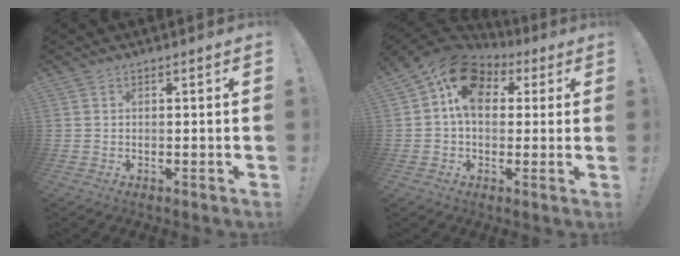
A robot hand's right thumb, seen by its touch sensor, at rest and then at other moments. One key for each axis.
{"total": 14.2, "fx": 4.7, "fy": 10.1, "fz": 8.8, "tx": -0.143, "ty": -0.004, "tz": 0.093}